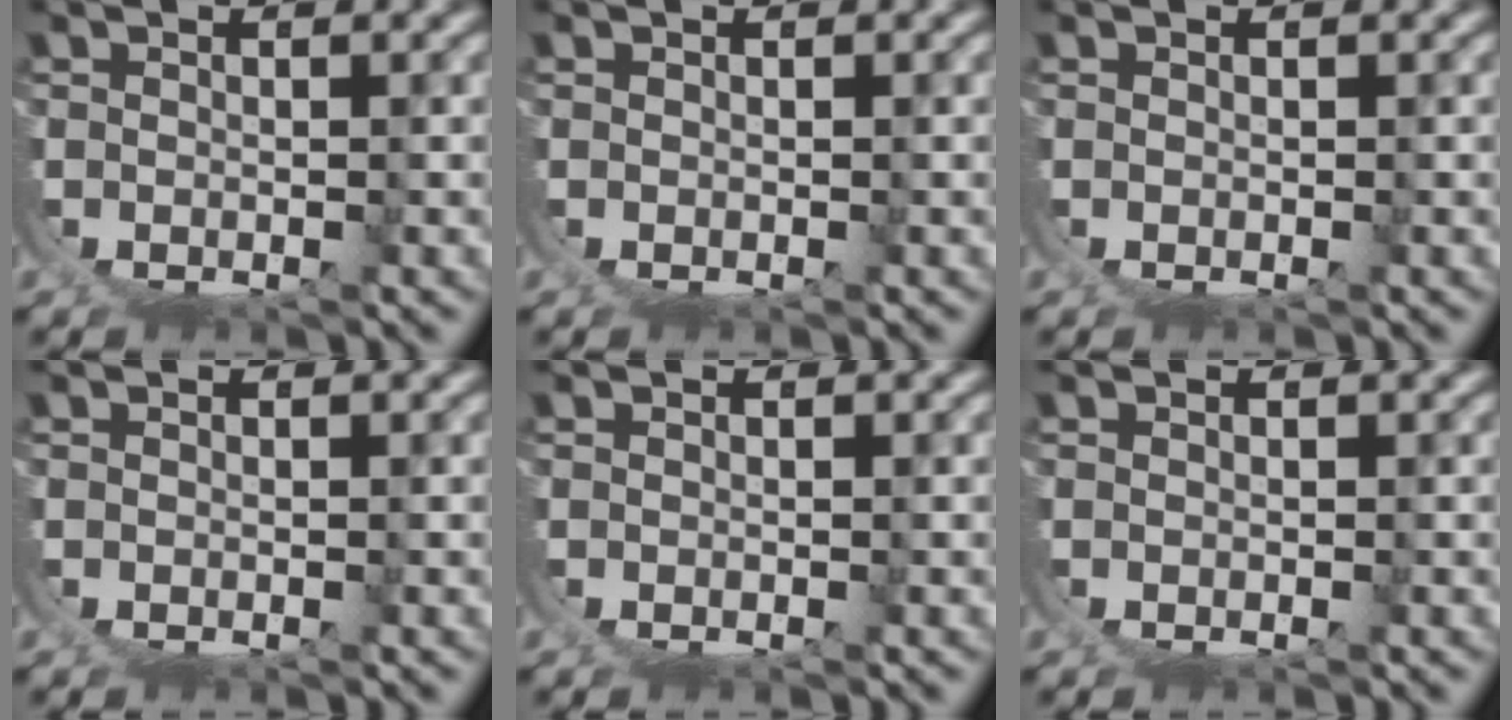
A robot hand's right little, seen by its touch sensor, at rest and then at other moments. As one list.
[{"total": 0.0}, {"total": 0.0}, {"total": 0.0}, {"total": 0.0}, {"total": 0.0}]